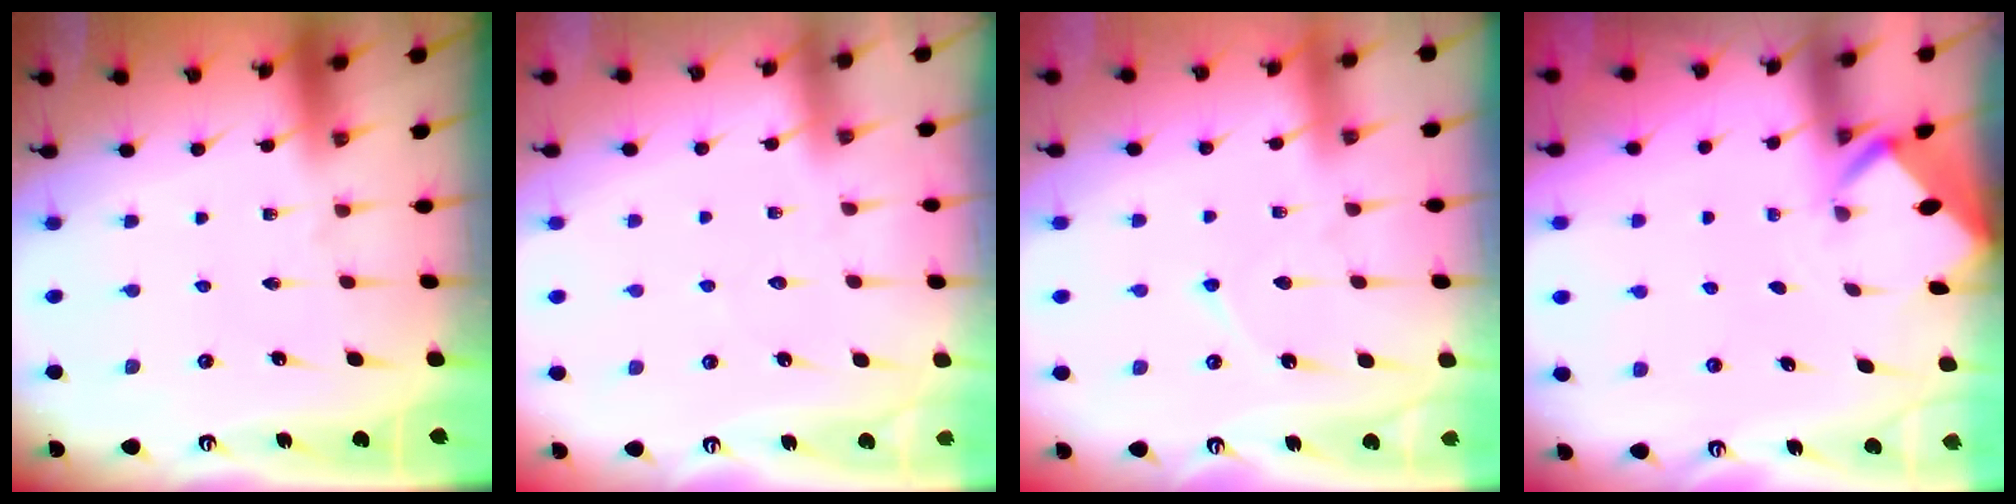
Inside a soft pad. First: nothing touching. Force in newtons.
{"total": 3.6, "press": 3.6, "slide": 0.5}
{"total": 5.1, "press": 5.1, "slide": 0.6}
{"total": 1.9, "press": 1.9, "slide": 0.2}